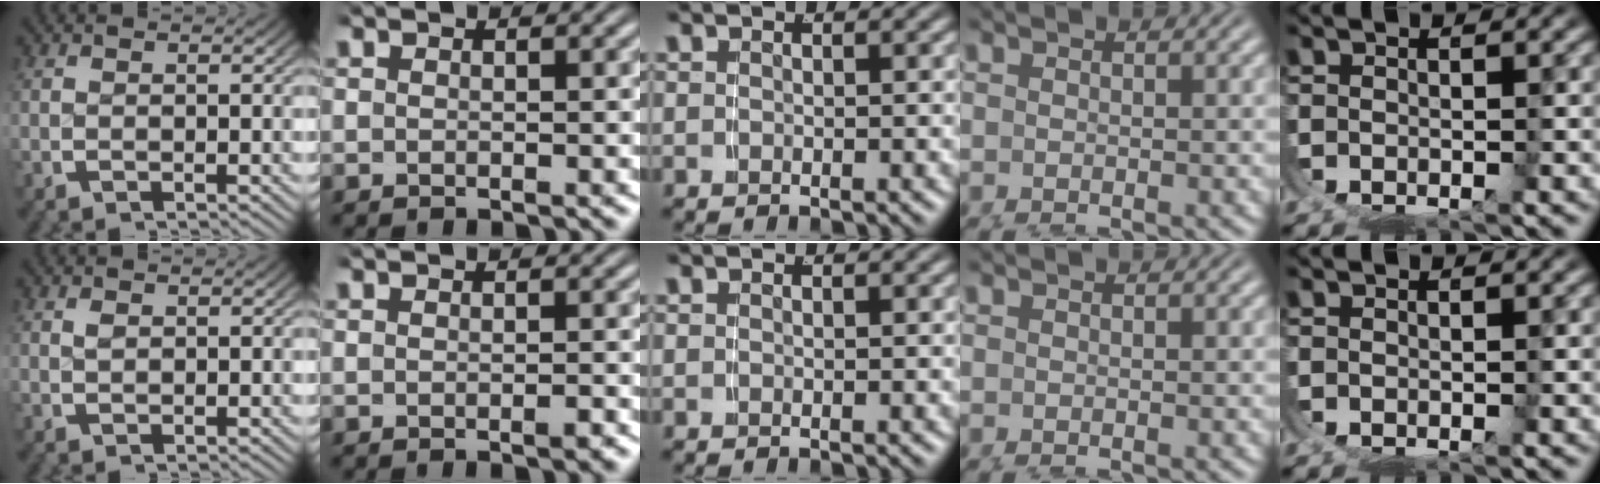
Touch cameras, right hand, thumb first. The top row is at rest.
{"thumb": {"total": 0.5, "force": [0.4, 0.3, 0.2], "torque": [-0.004, -0.002, 0.011]}, "index": {"total": 0.5, "force": [-0.3, 0.1, 0.4], "torque": [-0.005, 0.003, -0.007]}}